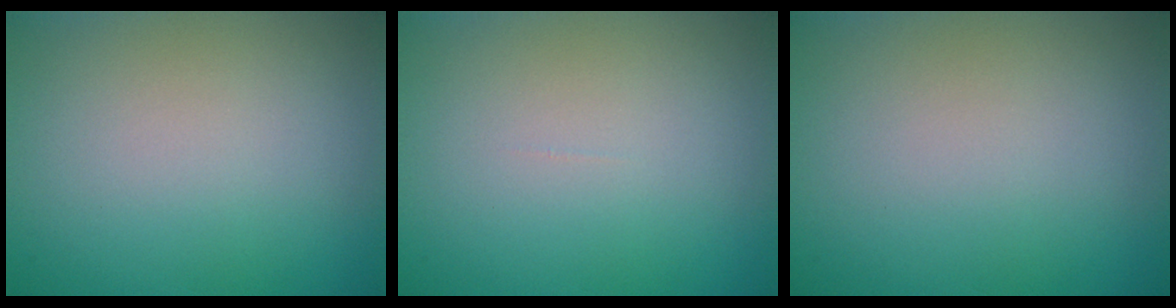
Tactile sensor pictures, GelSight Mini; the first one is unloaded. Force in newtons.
{"total": 0.0}
{"total": 0.0}